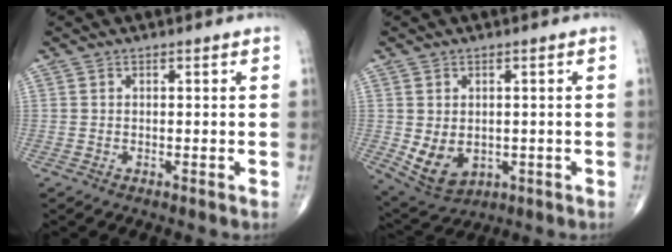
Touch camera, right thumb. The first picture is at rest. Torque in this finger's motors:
{"motor_torque": [-0.11, 0.39, -0.16, -0.10, 0.19]}